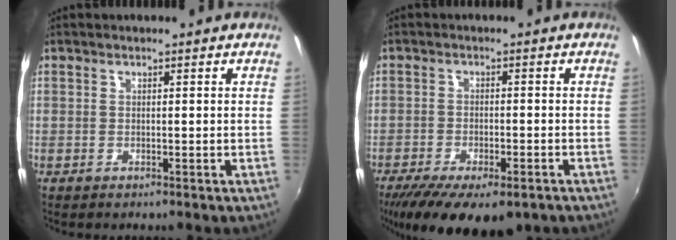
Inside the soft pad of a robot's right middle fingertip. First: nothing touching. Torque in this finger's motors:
{"motor_torque": [1.10, -1.04, 0.30, 0.17]}